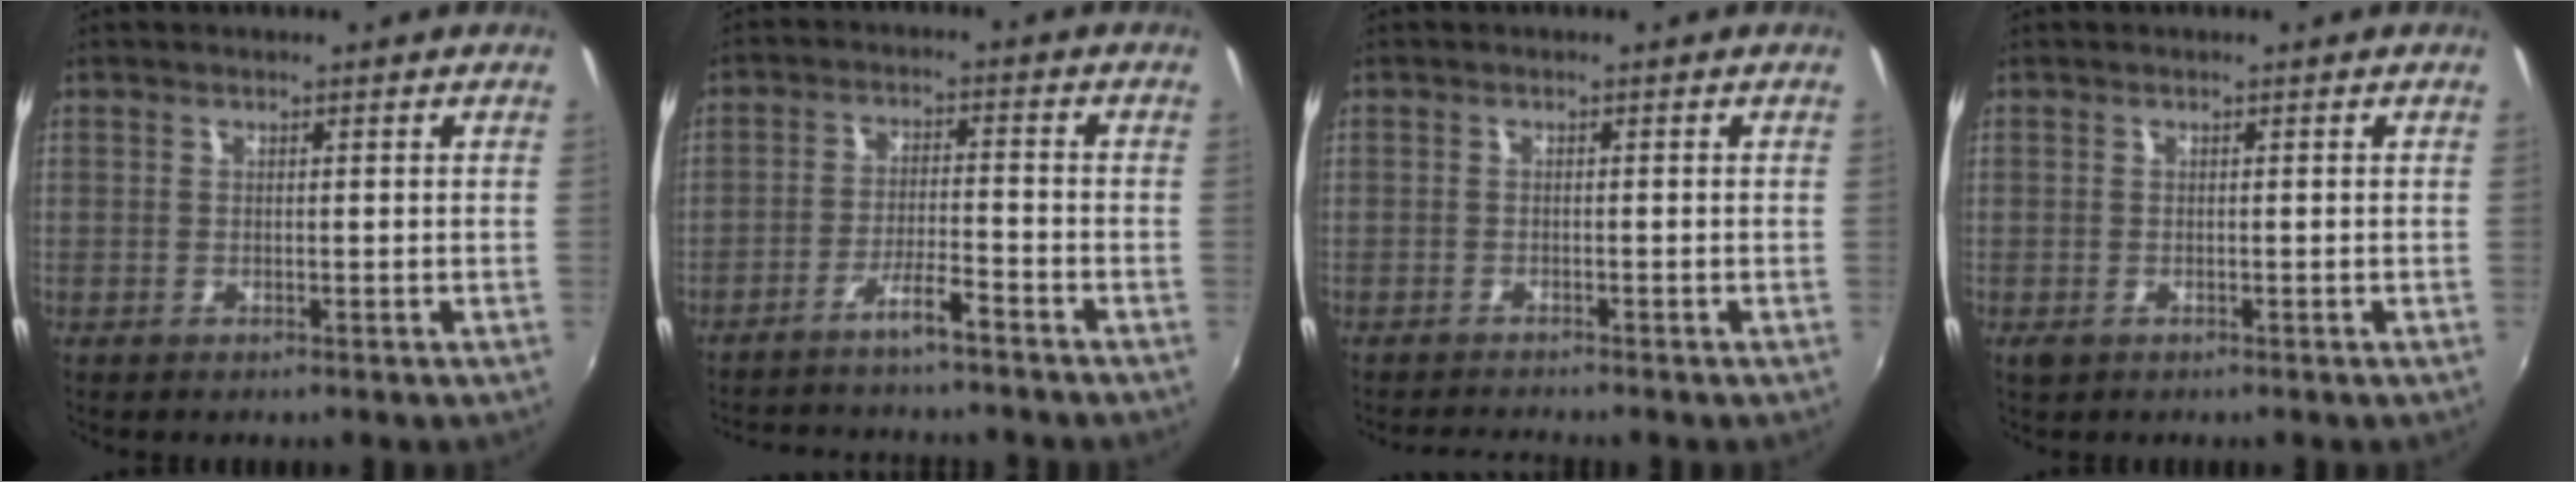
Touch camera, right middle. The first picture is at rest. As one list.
[{"total": 7.1, "force": [-6.3, 0.0, 3.2], "torque": [-0.076, 0.008, -0.102]}, {"total": 2.5, "force": [-2.5, -0.3, 0.5], "torque": [-0.020, -0.013, -0.046]}, {"total": 1.2, "force": [-0.6, 0.9, 0.6], "torque": [-0.012, -0.004, -0.011]}]